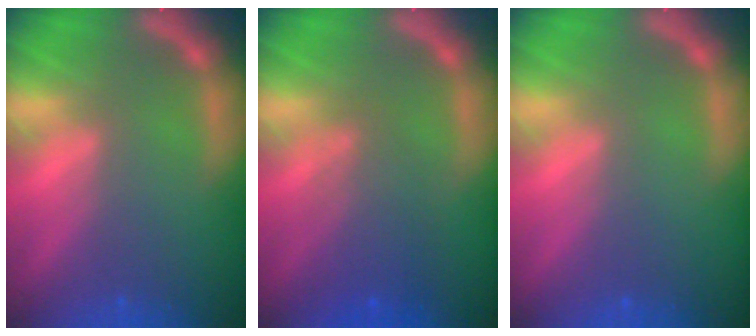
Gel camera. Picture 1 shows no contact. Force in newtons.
{"total": 4.1}
{"total": 0.0}